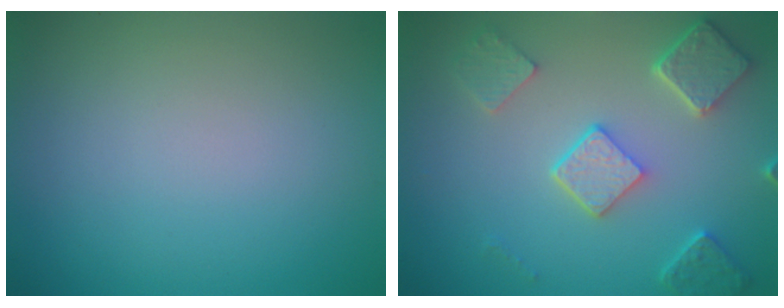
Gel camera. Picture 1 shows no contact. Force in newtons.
{"total": 4.9, "press": 3.8, "slide": 3.1}